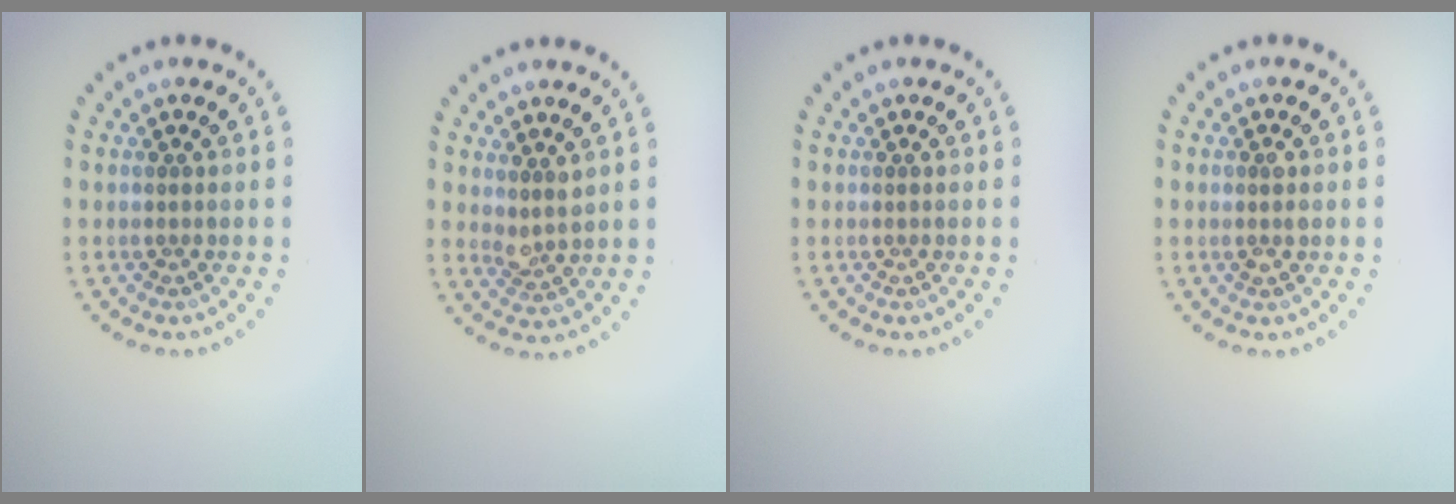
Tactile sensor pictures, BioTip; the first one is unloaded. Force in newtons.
{"total": 1.7, "press": 1.4, "slide": 1.0}
{"total": 0.0}
{"total": 1.1, "press": 1.0, "slide": 0.2}